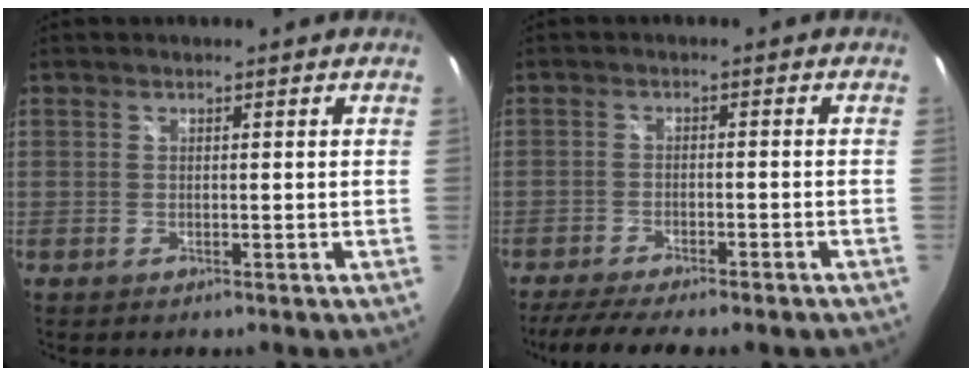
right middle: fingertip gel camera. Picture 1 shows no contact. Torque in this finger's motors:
{"motor_torque": [1.09, -1.05, 0.38, 0.07]}